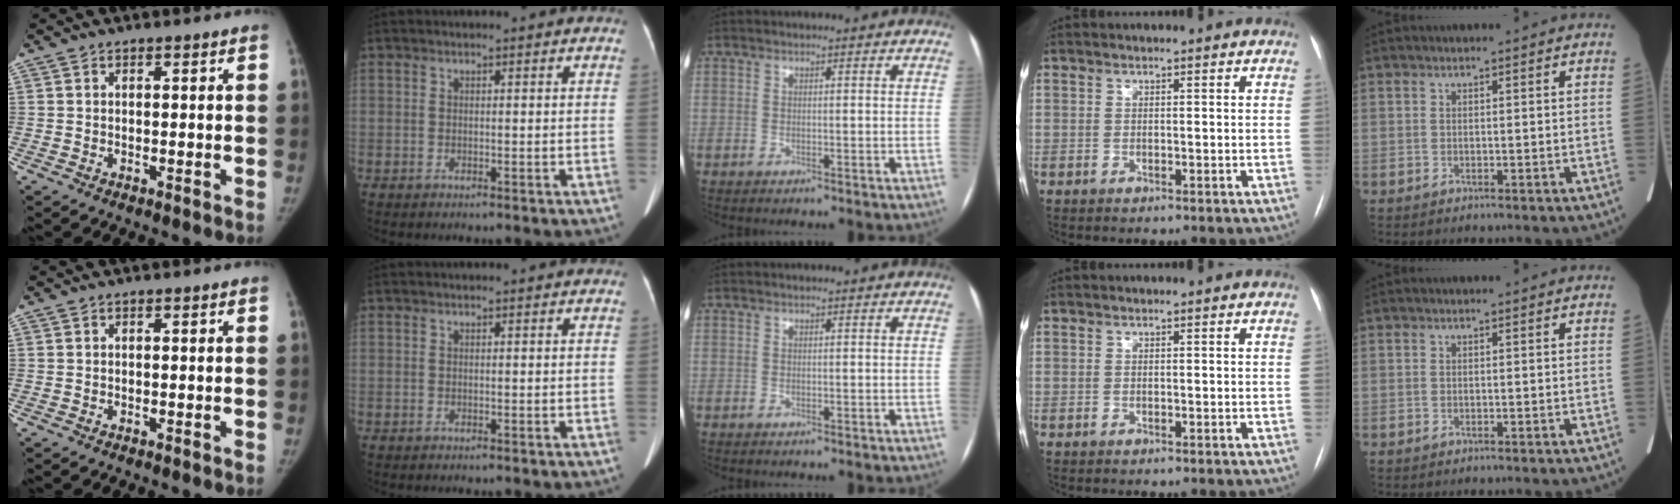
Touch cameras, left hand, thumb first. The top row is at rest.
{}